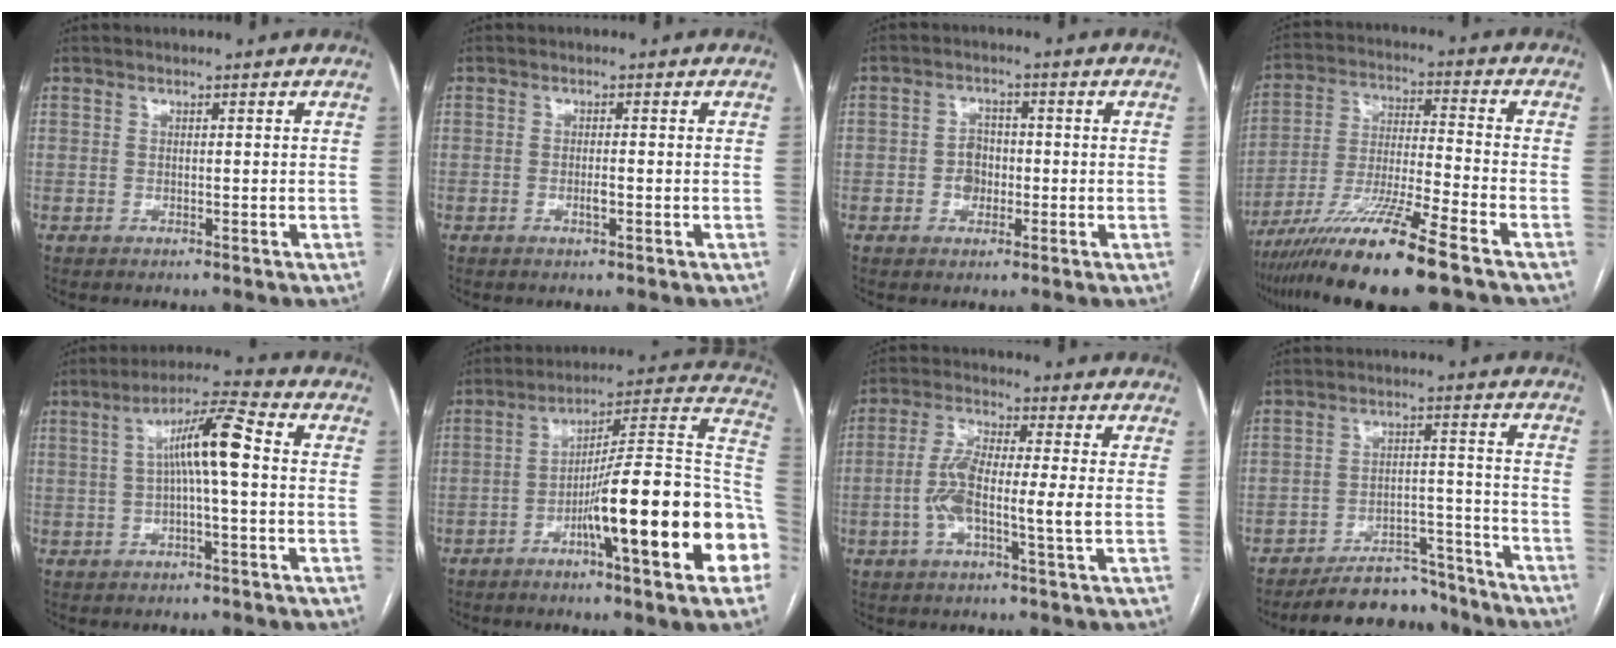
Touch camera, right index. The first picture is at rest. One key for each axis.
{"total": 1.5, "fx": -0.5, "fy": 0.3, "fz": 1.4, "tx": -0.027, "ty": 0.000, "tz": -0.008}
{"total": 3.5, "fx": -0.7, "fy": 2.8, "fz": 2.0, "tx": -0.029, "ty": 0.009, "tz": -0.012}
{"total": 14.9, "fx": -10.5, "fy": -0.6, "fz": 10.6, "tx": -0.213, "ty": -0.036, "tz": -0.191}
{"total": 8.7, "fx": 0.6, "fy": 0.7, "fz": 8.7, "tx": -0.154, "ty": 0.025, "tz": 0.006}
{"total": 22.4, "fx": -7.2, "fy": 1.6, "fz": 21.1, "tx": -0.234, "ty": 0.017, "tz": -0.107}
{"total": 8.2, "fx": -1.2, "fy": 0.8, "fz": 8.0, "tx": -0.168, "ty": 0.011, "tz": -0.031}
{"total": 11.0, "fx": -10.3, "fy": 3.6, "fz": 1.5, "tx": -0.001, "ty": 0.032, "tz": -0.157}